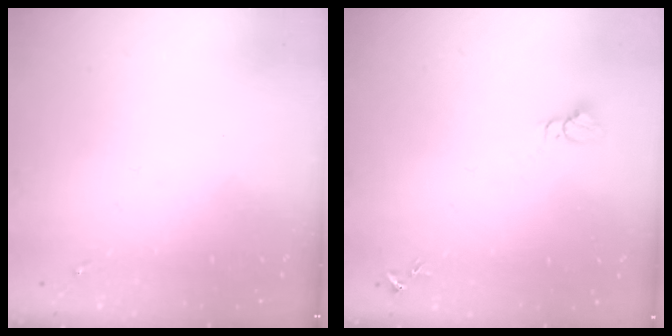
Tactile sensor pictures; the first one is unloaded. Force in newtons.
{"total": 2.8, "press": 2.8, "slide": 0.1}